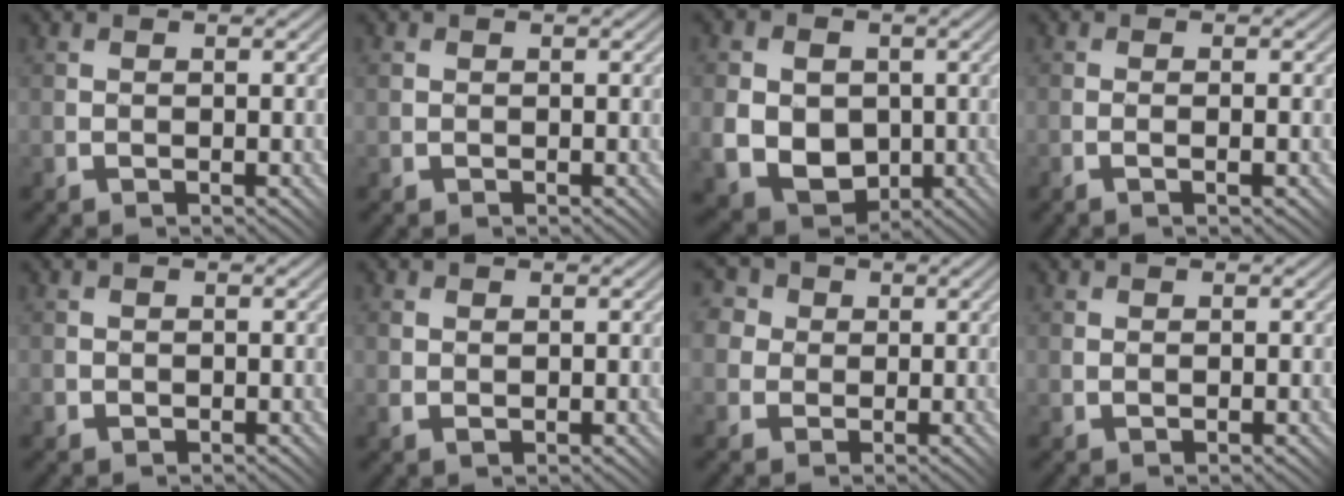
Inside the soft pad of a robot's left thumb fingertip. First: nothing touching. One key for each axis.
{"total": 0.8, "fx": 0.2, "fy": 0.7, "fz": 0.2, "tx": -0.007, "ty": -0.001, "tz": 0.005}
{"total": 9.7, "fx": -1.0, "fy": 8.1, "fz": 5.4, "tx": -0.120, "ty": -0.018, "tz": -0.026}
{"total": 1.4, "fx": -0.5, "fy": -0.4, "fz": 1.2, "tx": -0.019, "ty": 0.008, "tz": -0.007}
{"total": 0.7, "fx": 0.0, "fy": 0.7, "fz": 0.0, "tx": -0.004, "ty": -0.004, "tz": 0.001}
{"total": 1.6, "fx": 0.4, "fy": 1.0, "fz": 1.2, "tx": -0.023, "ty": -0.002, "tz": 0.010}
{"total": 7.6, "fx": 3.0, "fy": 6.4, "fz": 2.9, "tx": -0.087, "ty": 0.024, "tz": 0.035}
{"total": 1.0, "fx": 0.1, "fy": 0.4, "fz": 0.8, "tx": -0.015, "ty": 0.001, "tz": 0.008}